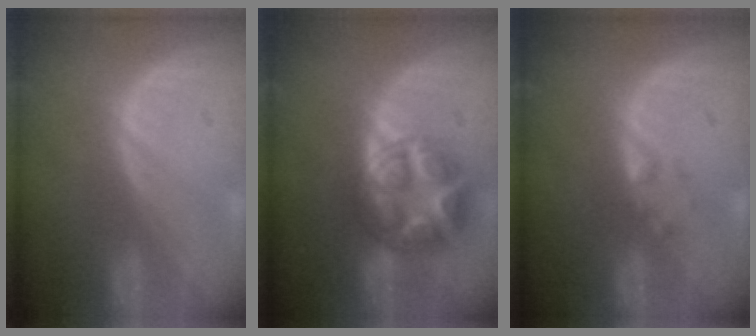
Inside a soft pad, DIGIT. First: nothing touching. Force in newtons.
{"total": 8.7, "press": 8.7, "slide": 0.5}
{"total": 1.2, "press": 1.2, "slide": 0.1}